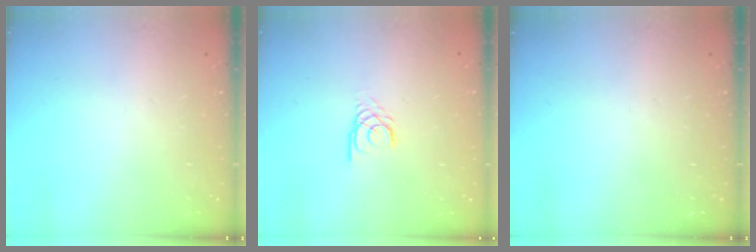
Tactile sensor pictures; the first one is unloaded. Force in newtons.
{"total": 2.2, "press": 2.2, "slide": 0.2}
{"total": 0.0}